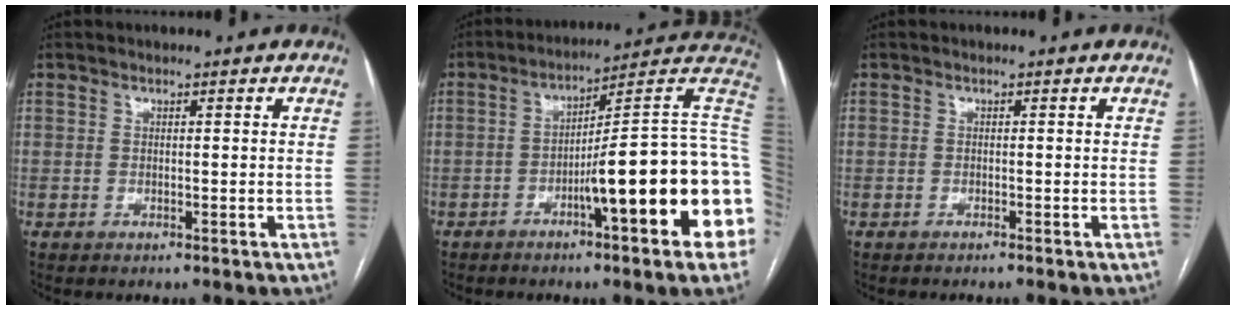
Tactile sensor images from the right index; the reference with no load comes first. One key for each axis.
{"total": 20.2, "fx": -4.6, "fy": 1.0, "fz": 19.6, "tx": -0.183, "ty": 0.026, "tz": -0.061}
{"total": 0.6, "fx": -0.5, "fy": -0.2, "fz": 0.2, "tx": -0.004, "ty": 0.002, "tz": -0.012}